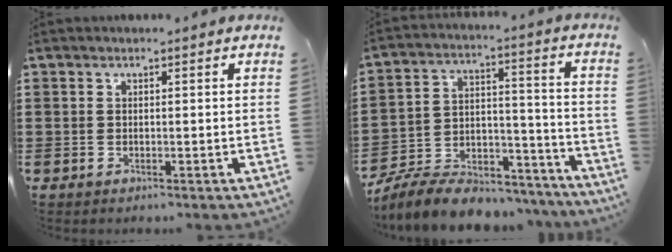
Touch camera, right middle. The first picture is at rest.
{"total": 8.9, "force": [-8.3, 2.5, 2.3], "torque": [-0.047, 0.020, -0.162]}